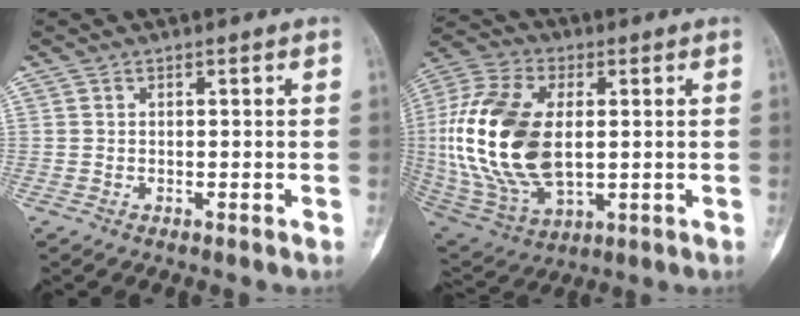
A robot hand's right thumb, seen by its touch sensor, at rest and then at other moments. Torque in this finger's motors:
{"motor_torque": [2.54, 2.47, 1.48, -1.30, 0.64]}